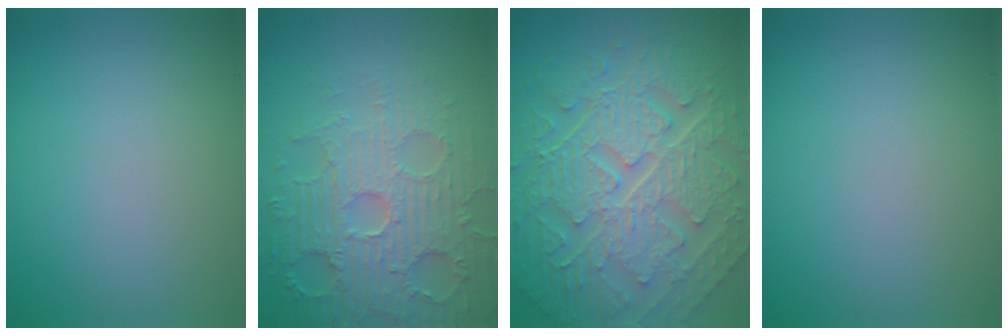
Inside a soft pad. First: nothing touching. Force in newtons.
{"total": 6.2, "press": 5.5, "slide": 2.8}
{"total": 10.4, "press": 7.1, "slide": 7.6}
{"total": 0.0}